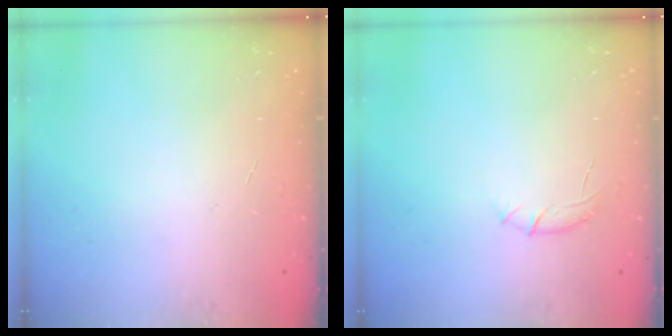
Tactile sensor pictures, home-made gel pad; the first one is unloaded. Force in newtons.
{"total": 6.5, "press": 6.3, "slide": 1.6}